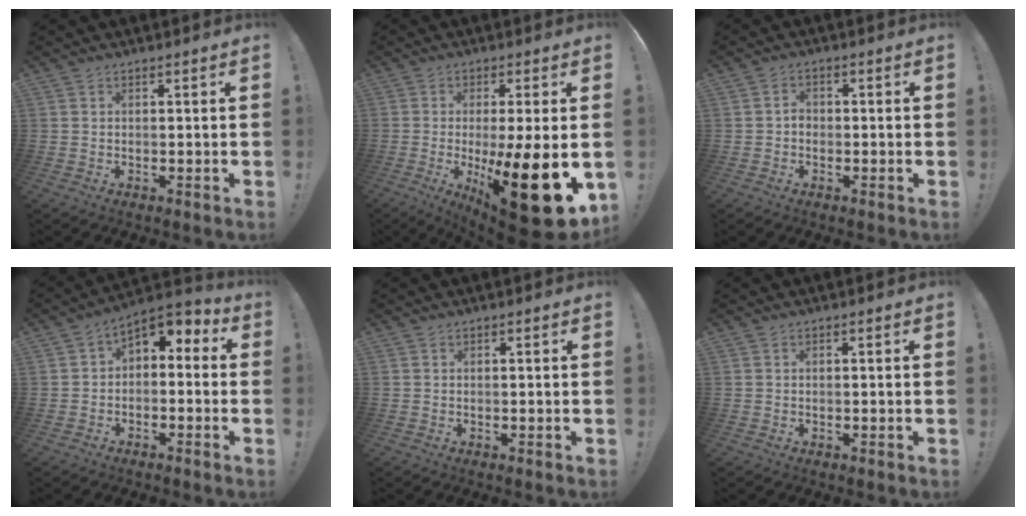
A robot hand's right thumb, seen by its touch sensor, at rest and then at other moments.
{"total": 21.8, "force": [-4.3, 4.6, 20.9], "torque": [-0.303, -0.006, -0.057]}
{"total": 2.3, "force": [-1.1, 1.6, 1.3], "torque": [-0.025, 0.011, -0.020]}
{"total": 5.3, "force": [0.5, 3.7, 3.7], "torque": [-0.044, -0.004, 0.013]}
{"total": 0.0}
{"total": 0.0}